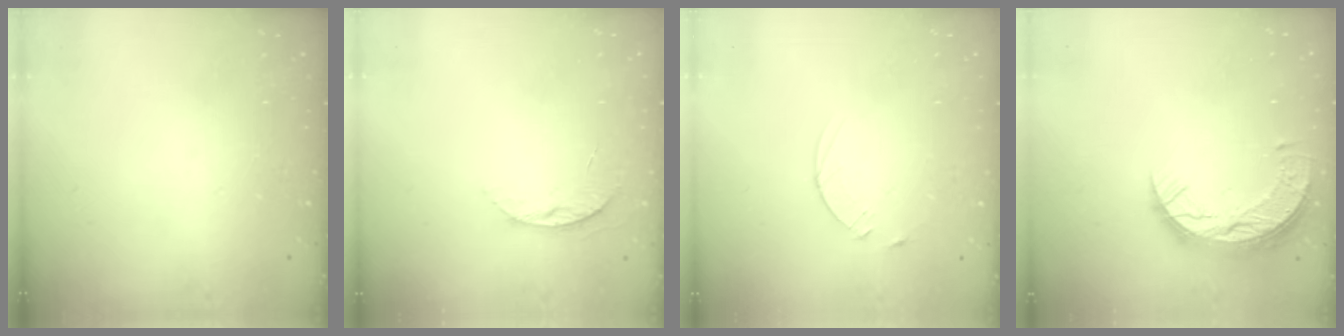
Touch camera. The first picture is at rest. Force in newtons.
{"total": 5.8, "press": 5.8, "slide": 0.6}
{"total": 3.6, "press": 3.6, "slide": 0.5}
{"total": 10.7, "press": 10.7, "slide": 0.8}